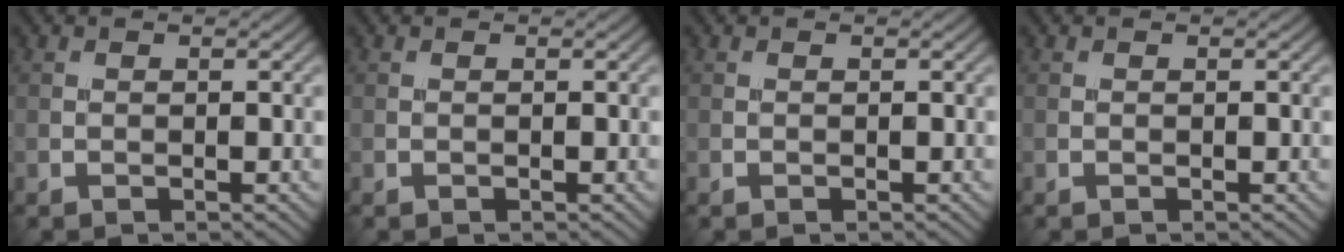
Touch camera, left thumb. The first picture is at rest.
{"total": 0.0}
{"total": 0.0}
{"total": 0.0}